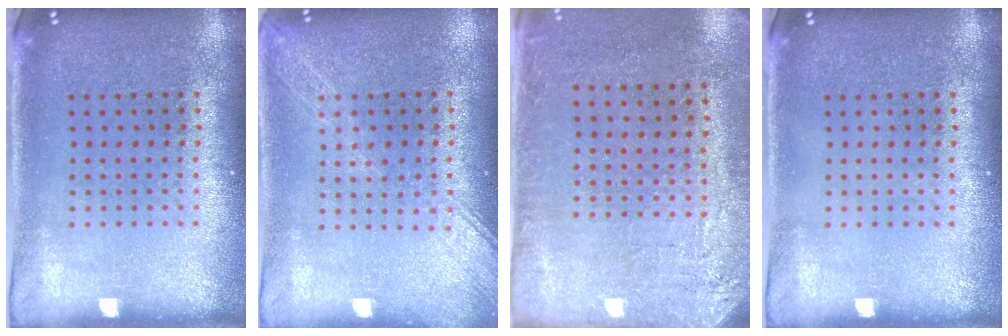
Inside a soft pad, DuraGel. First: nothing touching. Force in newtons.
{"total": 1.8, "press": 1.7, "slide": 0.2}
{"total": 2.7, "press": 2.4, "slide": 1.3}
{"total": 0.0}